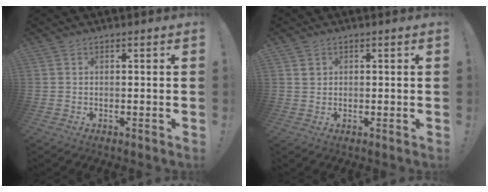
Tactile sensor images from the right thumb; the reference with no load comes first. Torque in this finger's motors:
{"motor_torque": [-0.31, 0.12, 0.15, 0.05, 0.01]}